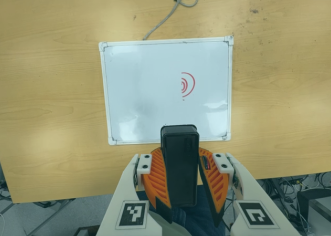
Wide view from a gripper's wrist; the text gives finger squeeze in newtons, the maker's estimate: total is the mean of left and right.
{"total": 9.5, "left": 9.3, "right": 9.7}